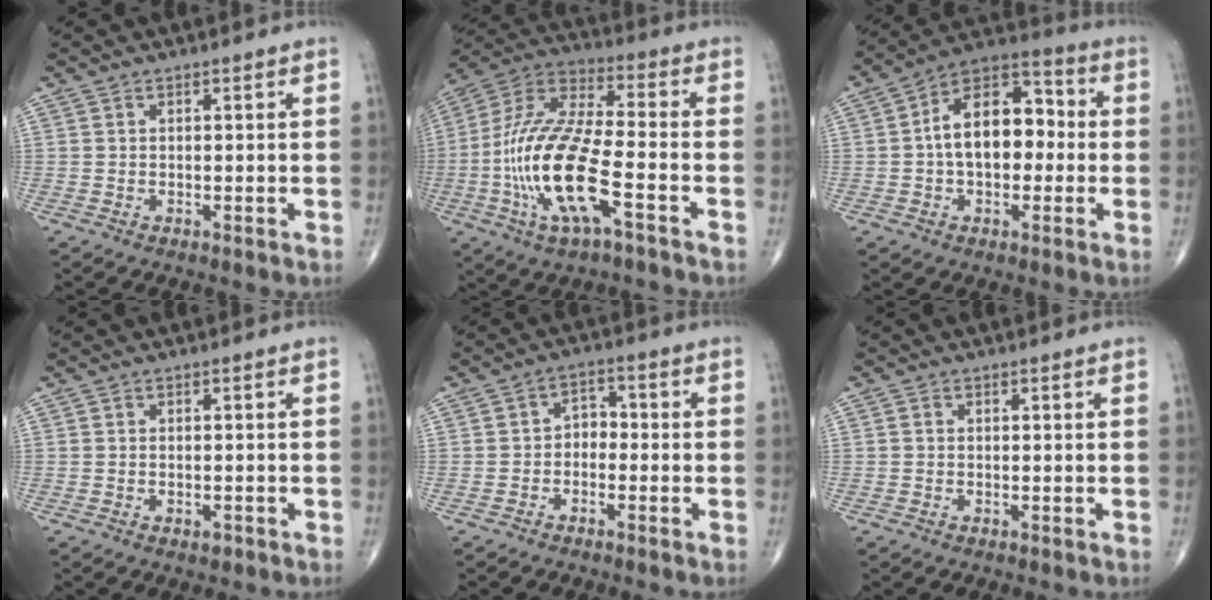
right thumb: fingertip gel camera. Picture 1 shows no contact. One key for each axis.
{"total": 19.7, "fx": -5.8, "fy": 6.2, "fz": 17.7, "tx": -0.380, "ty": 0.029, "tz": -0.107}
{"total": 14.4, "fx": 0.0, "fy": 8.9, "fz": 11.3, "tx": -0.153, "ty": 0.042, "tz": -0.013}
{"total": 1.3, "fx": -0.7, "fy": 0.7, "fz": 0.9, "tx": -0.015, "ty": 0.004, "tz": -0.007}
{"total": 3.6, "fx": -1.2, "fy": 2.7, "fz": 2.1, "tx": -0.014, "ty": 0.025, "tz": -0.035}
{"total": 0.6, "fx": 0.0, "fy": 0.5, "fz": 0.3, "tx": -0.003, "ty": 0.001, "tz": -0.003}